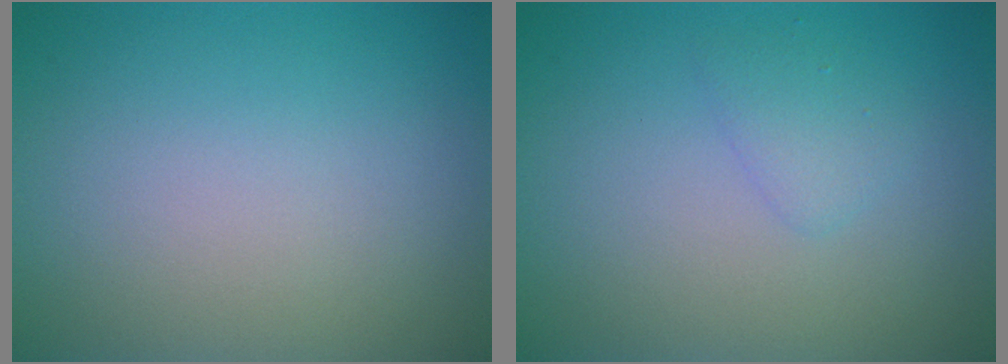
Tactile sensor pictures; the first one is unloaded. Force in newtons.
{"total": 1.3, "press": 1.3, "slide": 0.1}